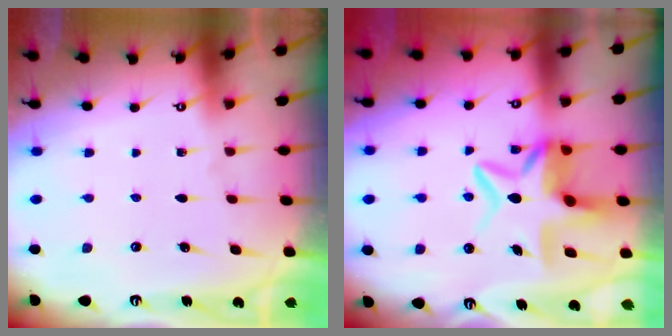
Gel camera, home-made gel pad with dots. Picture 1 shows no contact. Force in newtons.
{"total": 9.8, "press": 9.6, "slide": 1.8}